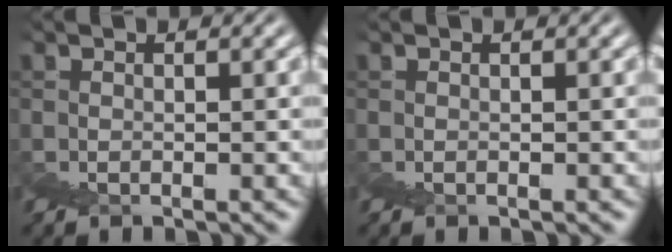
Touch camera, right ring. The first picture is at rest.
{"total": 0.0}